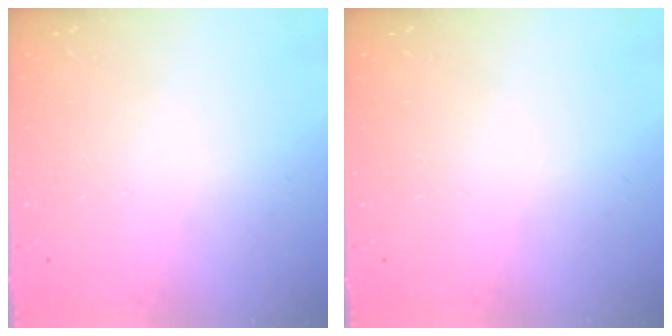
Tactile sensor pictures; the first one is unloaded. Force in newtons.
{"total": 0.0}